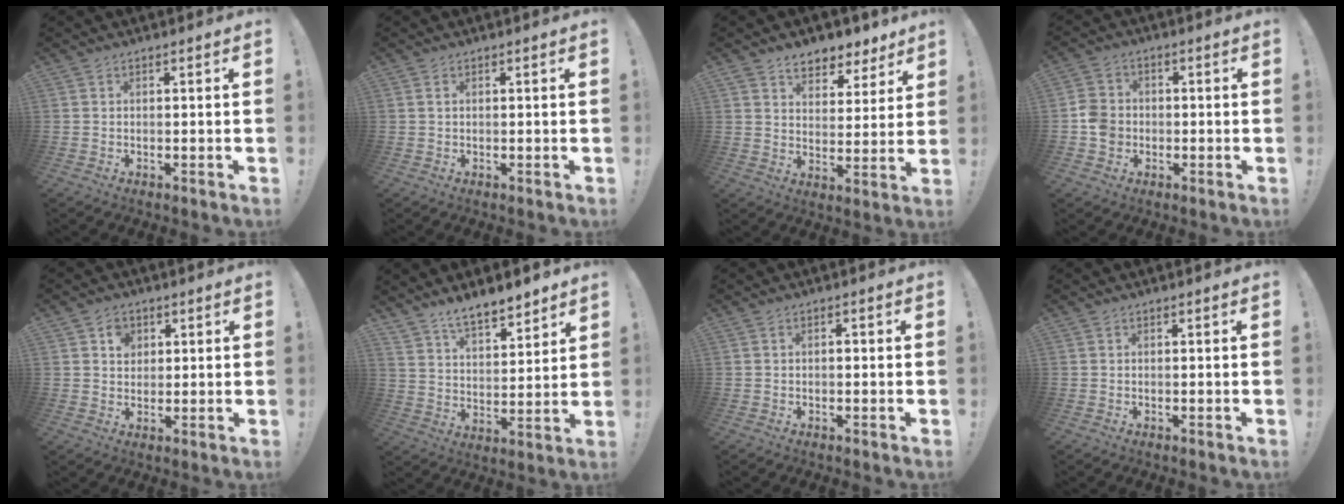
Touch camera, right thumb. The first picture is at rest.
{"total": 0.9, "force": [0.4, 0.4, 0.7], "torque": [-0.019, 0.005, 0.008]}
{"total": 8.0, "force": [6.1, 4.5, 2.7], "torque": [-0.034, -0.046, 0.112]}
{"total": 6.5, "force": [-1.4, 5.8, 2.6], "torque": [-0.045, 0.017, -0.024]}
{"total": 2.8, "force": [1.0, 2.3, 1.4], "torque": [-0.007, -0.002, 0.011]}
{"total": 9.5, "force": [8.4, 3.0, 3.2], "torque": [-0.057, -0.063, 0.160]}
{"total": 0.8, "force": [-0.5, 0.4, 0.5], "torque": [-0.009, 0.002, -0.011]}
{"total": 0.0}